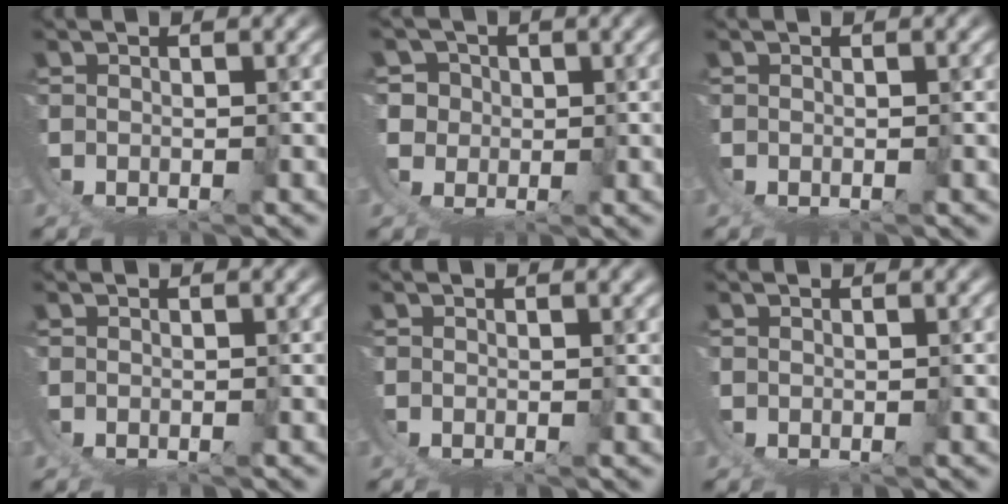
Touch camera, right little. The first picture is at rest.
{"total": 5.8, "force": [0.8, 5.3, 2.2], "torque": [-0.072, -0.023, 0.017]}
{"total": 0.0}
{"total": 0.8, "force": [0.4, -0.7, -0.1], "torque": [0.009, 0.005, 0.008]}
{"total": 0.6, "force": [0.5, -0.1, 0.1], "torque": [-0.002, 0.000, 0.009]}
{"total": 1.1, "force": [0.7, -0.9, 0.0], "torque": [0.008, 0.004, 0.015]}